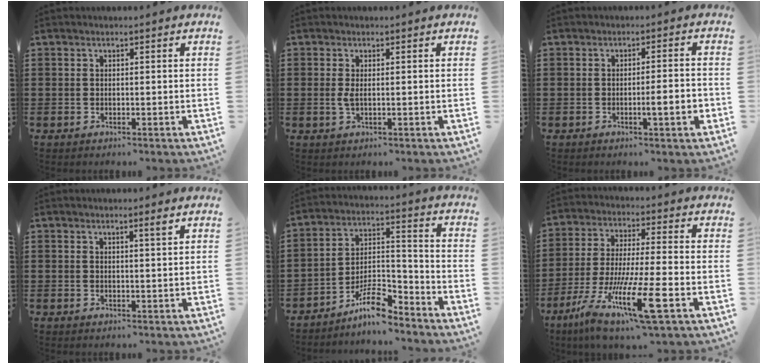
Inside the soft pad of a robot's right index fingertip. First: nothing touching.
{"total": 1.6, "force": [0.0, 0.4, 1.6], "torque": [-0.038, -0.003, -0.003]}
{"total": 4.1, "force": [-1.1, 0.2, 3.9], "torque": [-0.064, -0.007, -0.019]}
{"total": 1.6, "force": [1.0, -0.1, 1.3], "torque": [-0.025, -0.002, 0.016]}
{"total": 8.8, "force": [-7.1, 2.8, 4.4], "torque": [-0.071, 0.026, -0.130]}
{"total": 14.6, "force": [-6.7, 2.3, 12.8], "torque": [-0.268, -0.011, -0.121]}